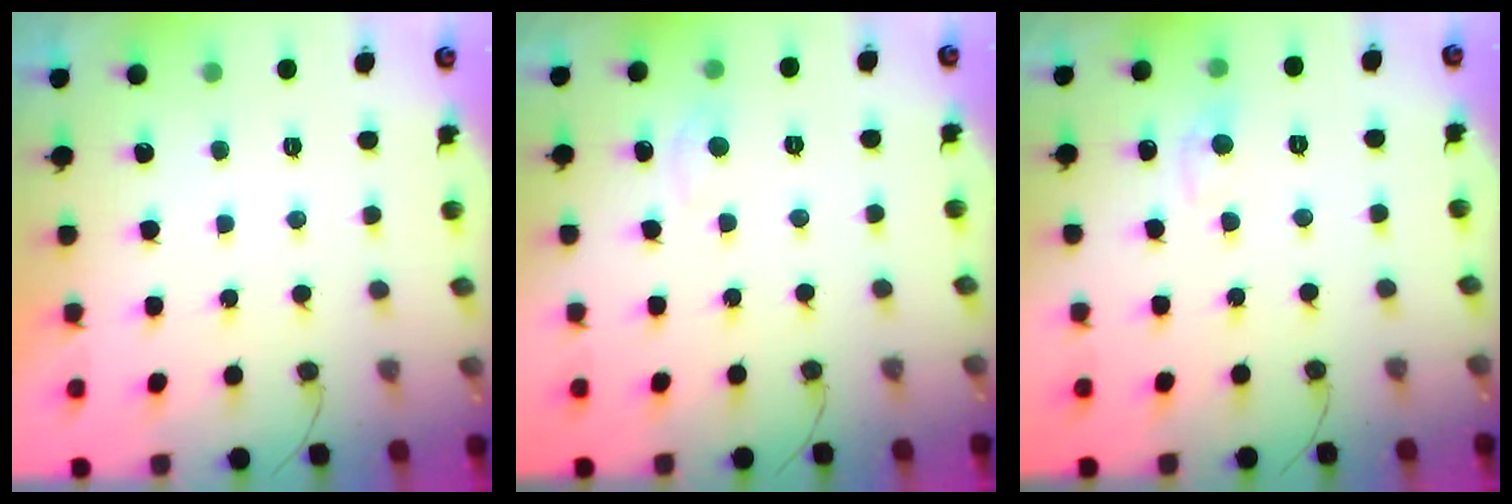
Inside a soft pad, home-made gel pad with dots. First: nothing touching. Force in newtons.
{"total": 3.3, "press": 3.3, "slide": 0.4}
{"total": 5.9, "press": 5.8, "slide": 0.9}